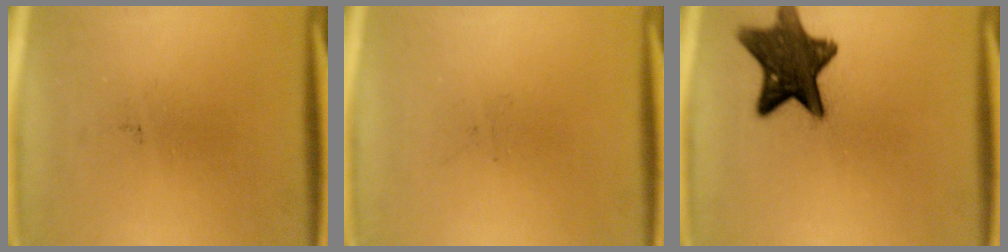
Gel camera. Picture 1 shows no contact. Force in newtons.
{"total": 0.0}
{"total": 12.7}